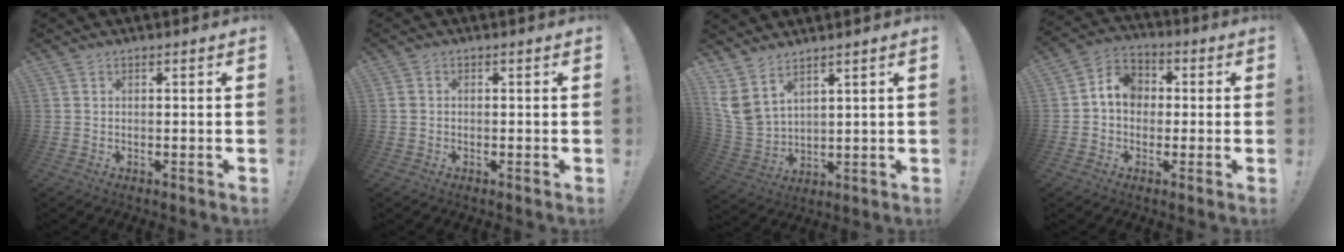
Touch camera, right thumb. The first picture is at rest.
{"total": 1.1, "force": [-0.3, 1.0, 0.3], "torque": [-0.007, 0.006, -0.004]}
{"total": 7.1, "force": [5.0, 3.7, 3.3], "torque": [-0.079, -0.039, 0.101]}
{"total": 8.3, "force": [0.0, 7.1, 4.2], "torque": [-0.065, 0.020, 0.008]}